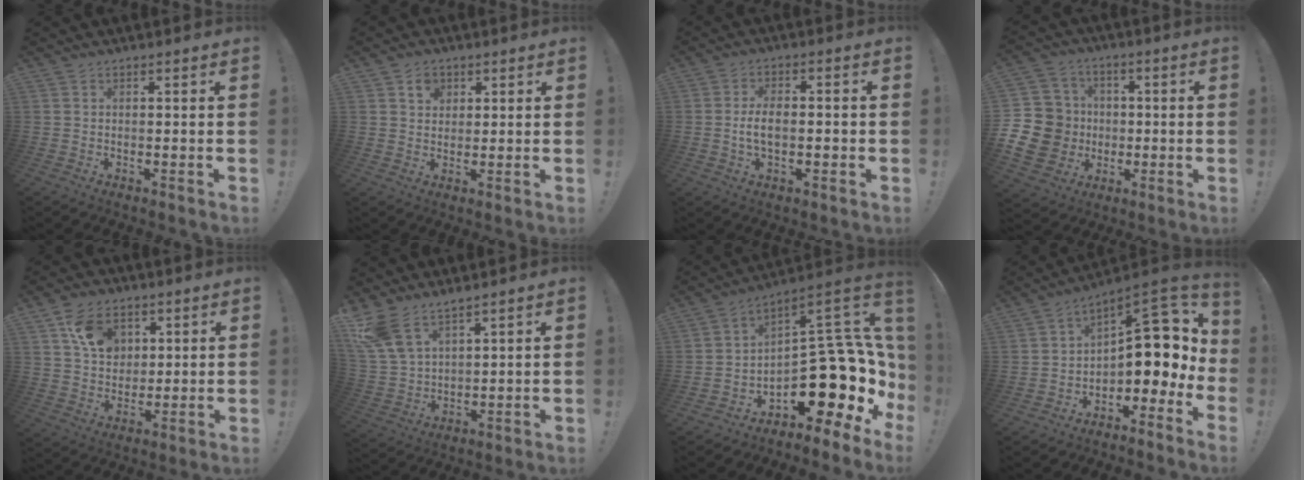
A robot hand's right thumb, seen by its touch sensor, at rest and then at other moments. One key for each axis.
{"total": 4.4, "fx": 2.1, "fy": 3.6, "fz": 1.5, "tx": -0.013, "ty": -0.007, "tz": 0.035}
{"total": 6.1, "fx": -1.0, "fy": 3.2, "fz": 5.1, "tx": -0.078, "ty": 0.006, "tz": -0.020}
{"total": 15.1, "fx": -2.6, "fy": 13.9, "fz": 5.2, "tx": -0.093, "ty": 0.022, "tz": -0.033}
{"total": 11.1, "fx": 5.4, "fy": 8.2, "fz": 5.2, "tx": -0.068, "ty": -0.021, "tz": 0.103}
{"total": 10.1, "fx": 8.2, "fy": 4.1, "fz": 4.2, "tx": -0.089, "ty": -0.044, "tz": 0.162}
{"total": 19.3, "fx": -5.1, "fy": 10.3, "fz": 15.5, "tx": -0.173, "ty": 0.003, "tz": -0.064}
{"total": 11.6, "fx": 3.2, "fy": 7.2, "fz": 8.4, "tx": -0.087, "ty": -0.045, "tz": 0.051}